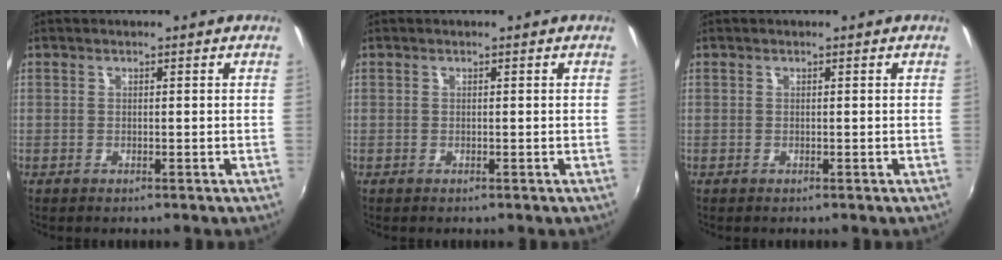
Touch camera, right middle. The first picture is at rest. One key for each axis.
{"total": 0.0}
{"total": 0.0}